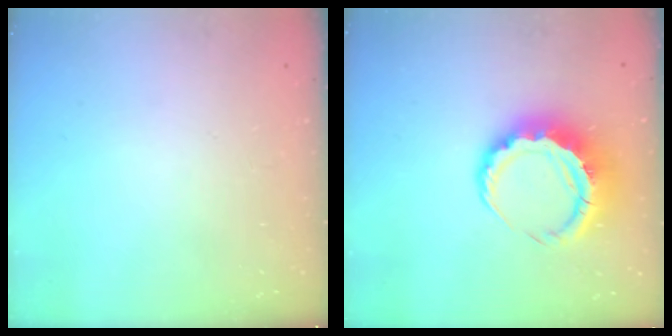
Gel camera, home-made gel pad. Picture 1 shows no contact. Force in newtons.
{"total": 8.4, "press": 8.2, "slide": 1.7}